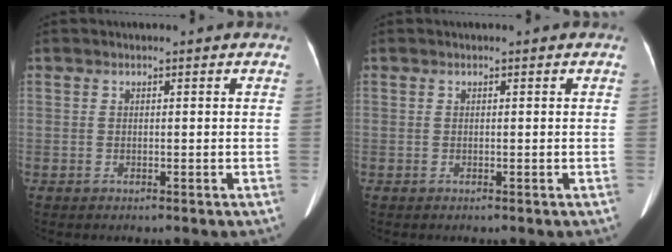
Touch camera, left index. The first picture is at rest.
{"total": 0.0}